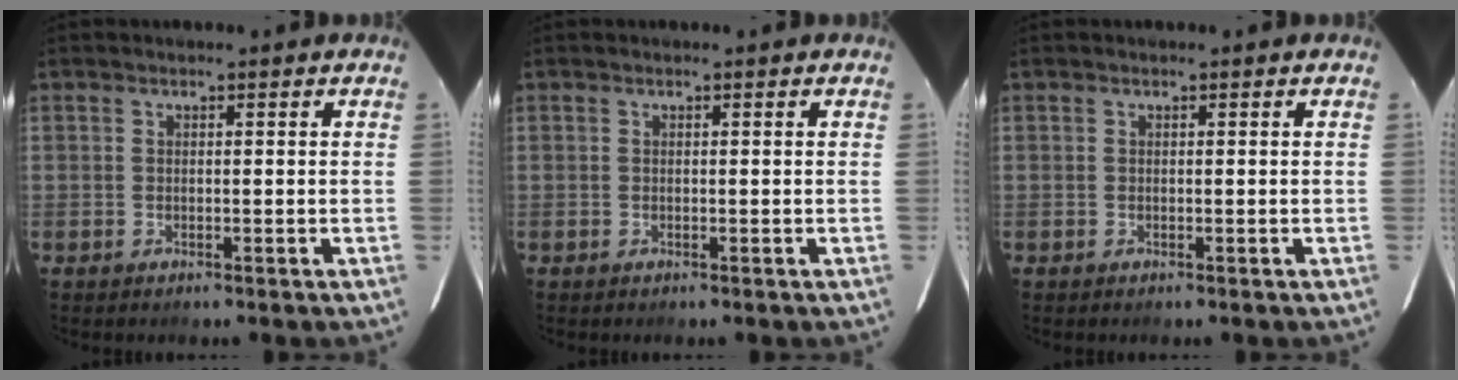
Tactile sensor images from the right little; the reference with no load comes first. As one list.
[{"total": 0.0}, {"total": 0.0}]